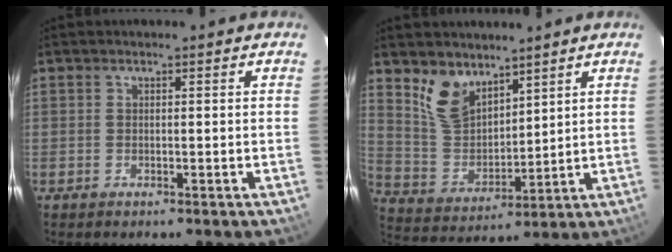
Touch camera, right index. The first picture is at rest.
{"total": 9.6, "force": [6.7, 5.2, 4.4], "torque": [-0.086, 0.003, 0.146]}